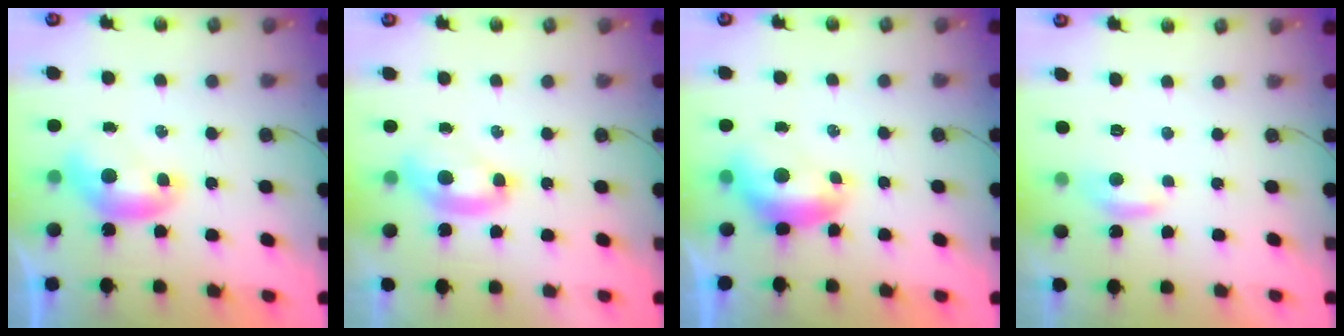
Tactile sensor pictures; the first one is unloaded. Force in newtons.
{"total": 2.4, "press": 2.3, "slide": 0.7}
{"total": 0.5, "press": 0.1, "slide": 0.5}
{"total": 1.3, "press": 1.2, "slide": 0.5}